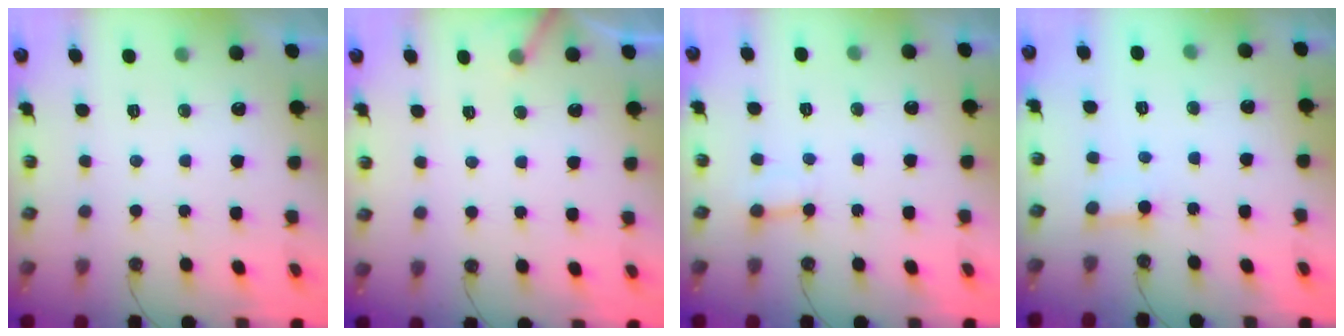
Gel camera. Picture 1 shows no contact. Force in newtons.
{"total": 3.6, "press": 3.5, "slide": 0.3}
{"total": 4.2, "press": 4.2, "slide": 0.3}
{"total": 2.4, "press": 2.4, "slide": 0.1}